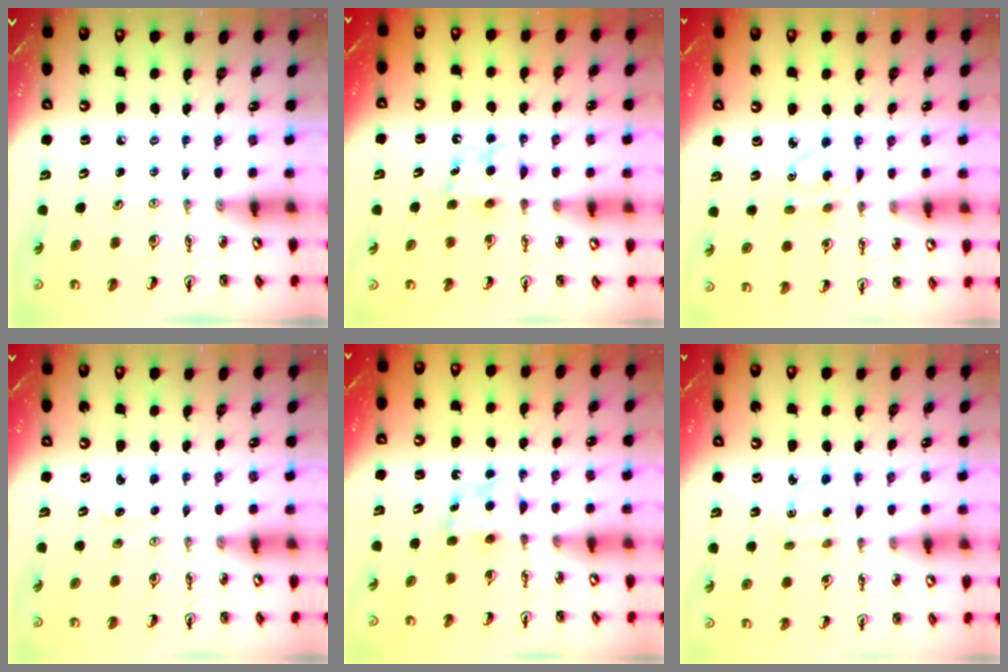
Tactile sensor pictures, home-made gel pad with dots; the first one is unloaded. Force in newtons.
{"total": 6.7, "press": 6.5, "slide": 1.4}
{"total": 3.4, "press": 3.3, "slide": 0.7}
{"total": 2.2, "press": 2.2, "slide": 0.3}
{"total": 5.3, "press": 5.3, "slide": 0.7}
{"total": 2.1, "press": 2.0, "slide": 0.6}